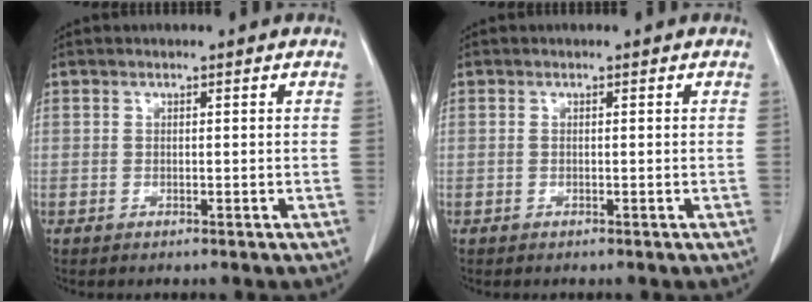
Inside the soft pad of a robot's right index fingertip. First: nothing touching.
{"total": 0.0}